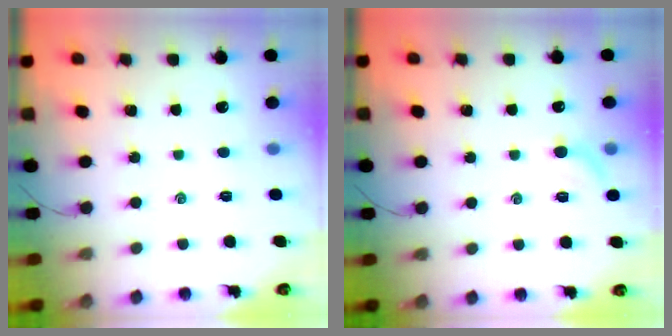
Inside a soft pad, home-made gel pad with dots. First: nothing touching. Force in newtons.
{"total": 6.5, "press": 6.3, "slide": 1.4}